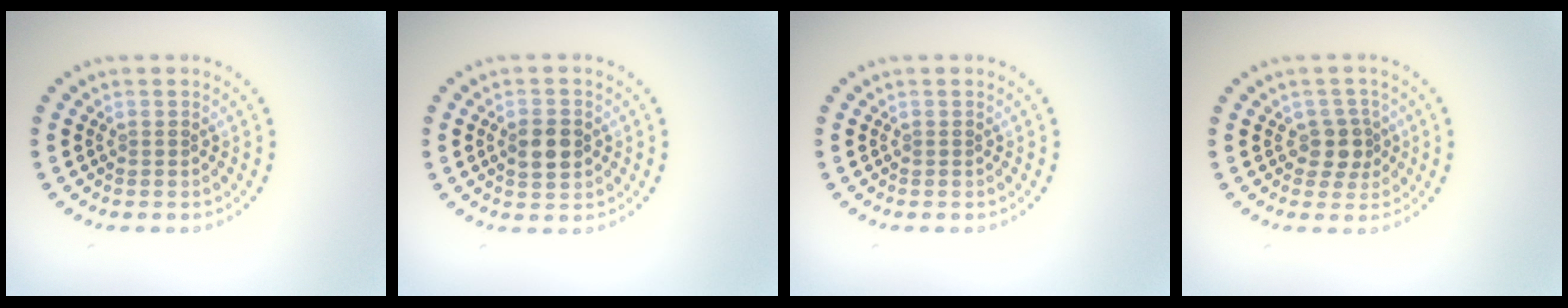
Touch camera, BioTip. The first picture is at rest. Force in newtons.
{"total": 3.0, "press": 3.0, "slide": 0.1}
{"total": 0.0}
{"total": 2.3, "press": 2.0, "slide": 1.2}